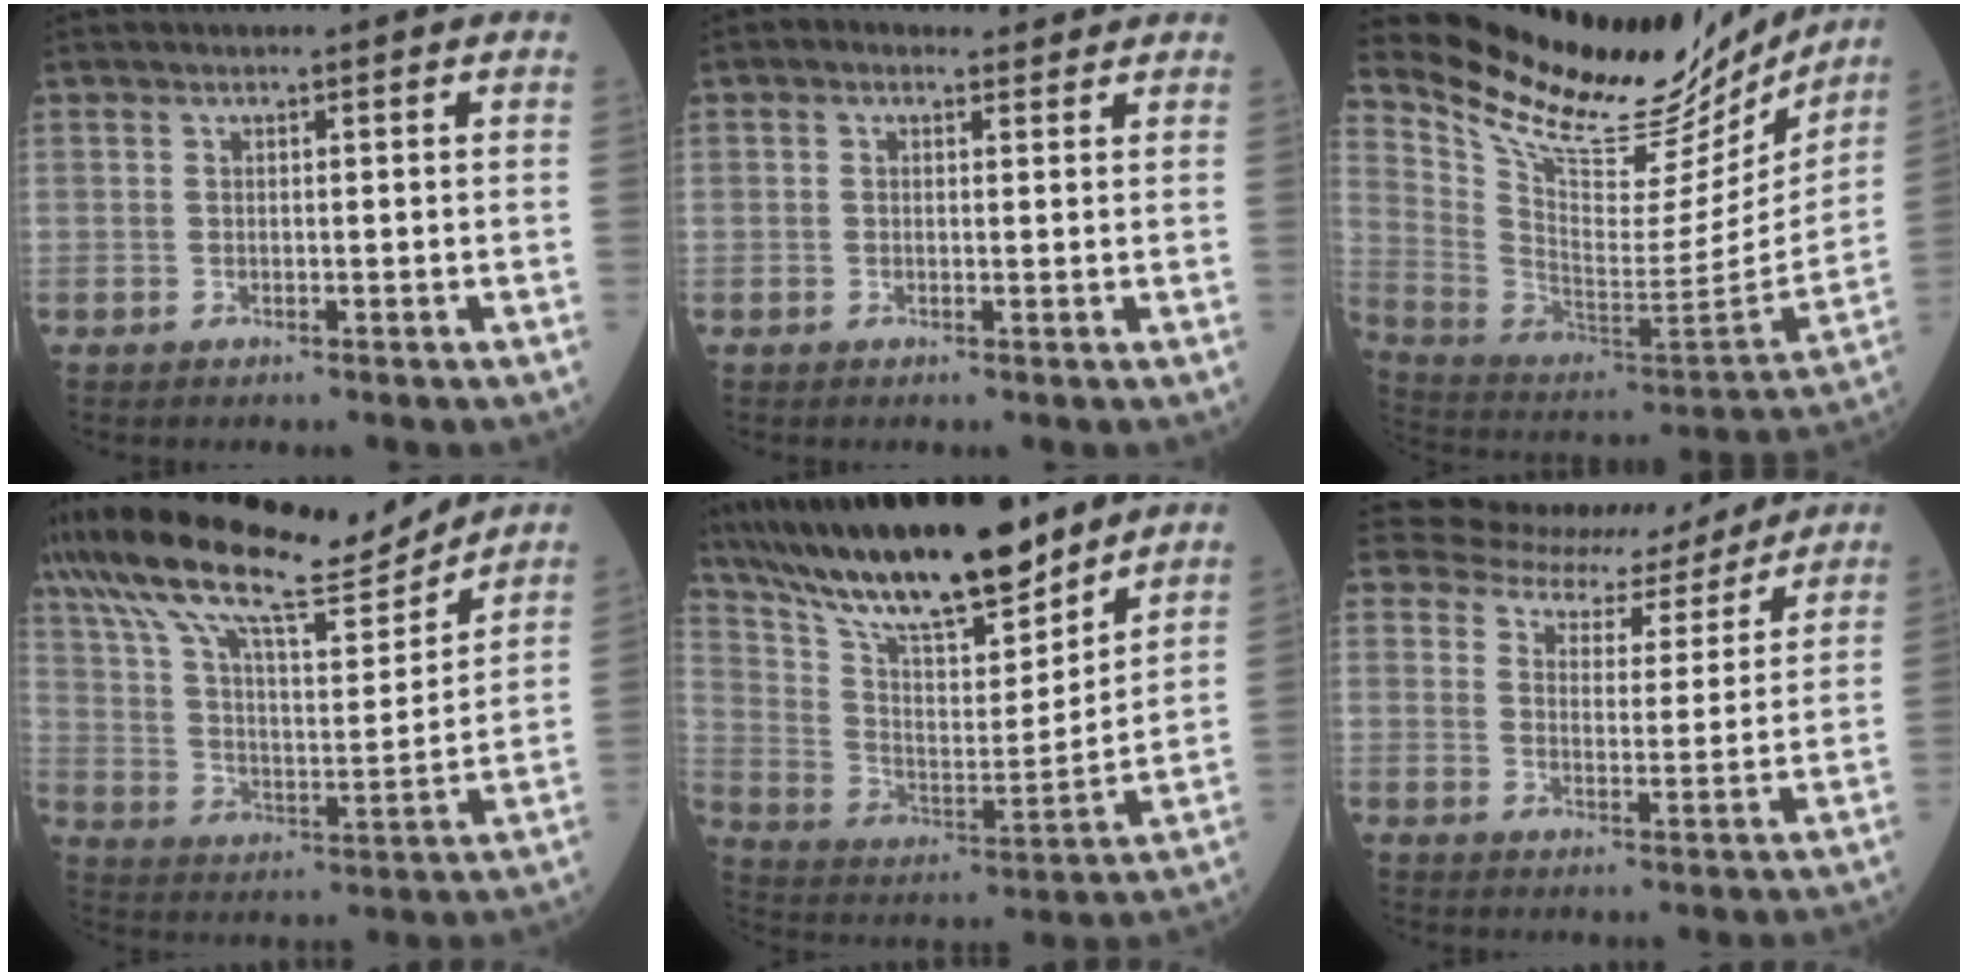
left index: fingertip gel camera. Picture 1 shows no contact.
{"total": 2.6, "force": [1.7, 1.6, 1.2], "torque": [-0.025, 0.022, 0.024]}
{"total": 26.7, "force": [23.5, 6.5, 10.8], "torque": [-0.184, -0.054, 0.351]}
{"total": 20.4, "force": [17.0, 3.7, 10.7], "torque": [-0.205, 0.025, 0.286]}
{"total": 21.5, "force": [17.7, 4.4, 11.3], "torque": [-0.199, -0.002, 0.307]}
{"total": 11.8, "force": [10.7, 4.6, 2.2], "torque": [-0.028, 0.004, 0.136]}